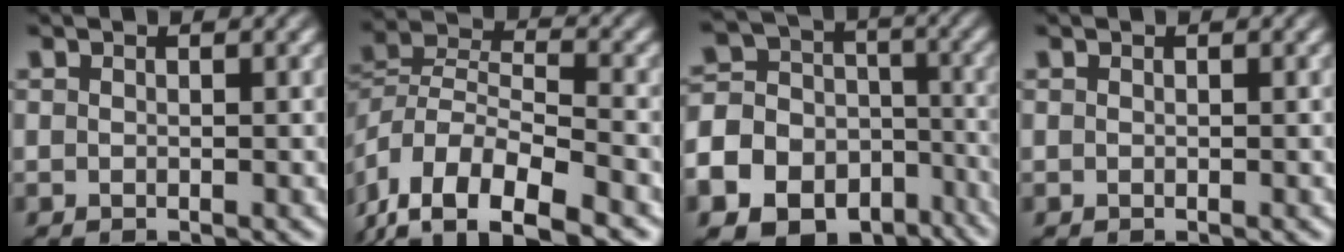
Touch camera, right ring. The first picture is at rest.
{"total": 8.9, "force": [-2.7, 6.2, 5.8], "torque": [-0.119, -0.015, -0.048]}
{"total": 16.7, "force": [-7.6, 13.8, 5.7], "torque": [-0.146, -0.071, -0.119]}
{"total": 0.0}